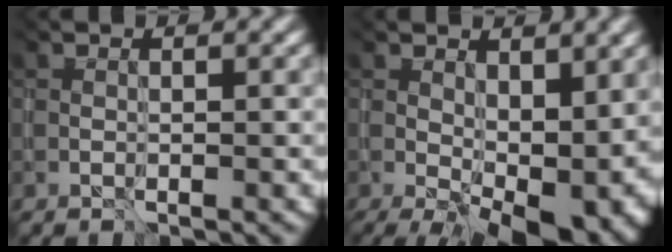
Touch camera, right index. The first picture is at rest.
{"total": 10.9, "force": [-1.1, 6.3, 8.8], "torque": [-0.120, -0.039, 0.036]}